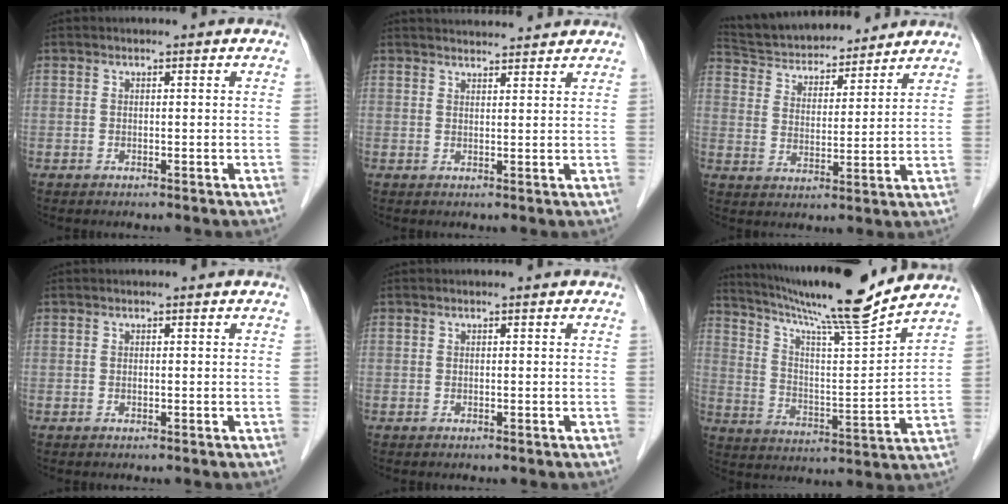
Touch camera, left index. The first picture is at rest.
{"total": 6.8, "force": [6.7, 0.5, 1.4], "torque": [-0.022, 0.026, 0.086]}
{"total": 15.6, "force": [14.5, 3.8, 4.4], "torque": [-0.079, 0.027, 0.241]}
{"total": 0.0}
{"total": 0.0}
{"total": 17.7, "force": [15.6, -1.6, 8.2], "torque": [-0.148, -0.017, 0.247]}